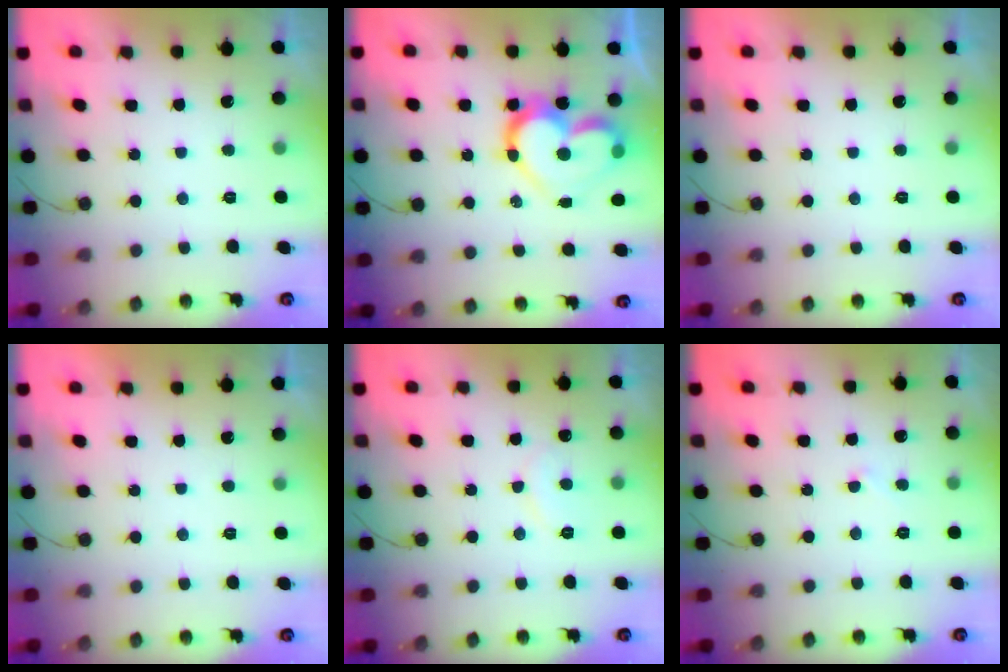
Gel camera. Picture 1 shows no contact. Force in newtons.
{"total": 16.0, "press": 15.9, "slide": 1.4}
{"total": 0.0}
{"total": 1.8, "press": 1.8, "slide": 0.0}
{"total": 7.1, "press": 7.1, "slide": 0.5}
{"total": 3.5, "press": 3.5, "slide": 0.2}